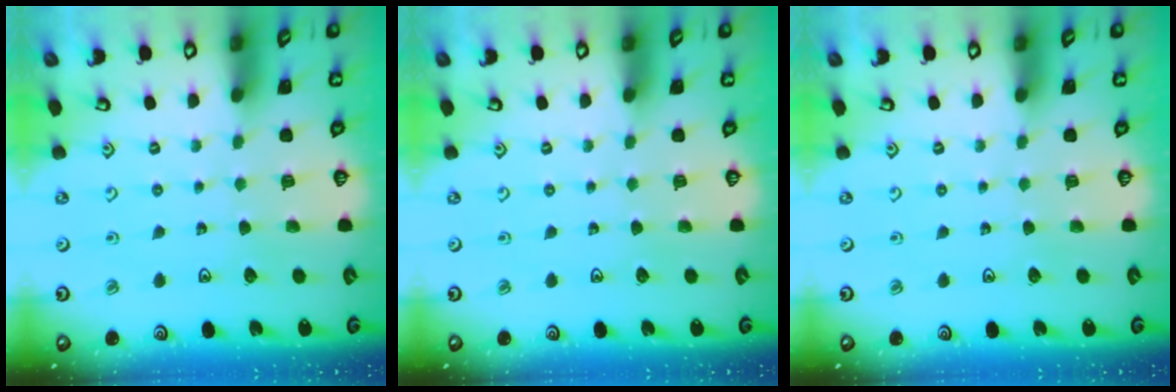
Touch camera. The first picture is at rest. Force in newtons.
{"total": 0.0}
{"total": 0.0}